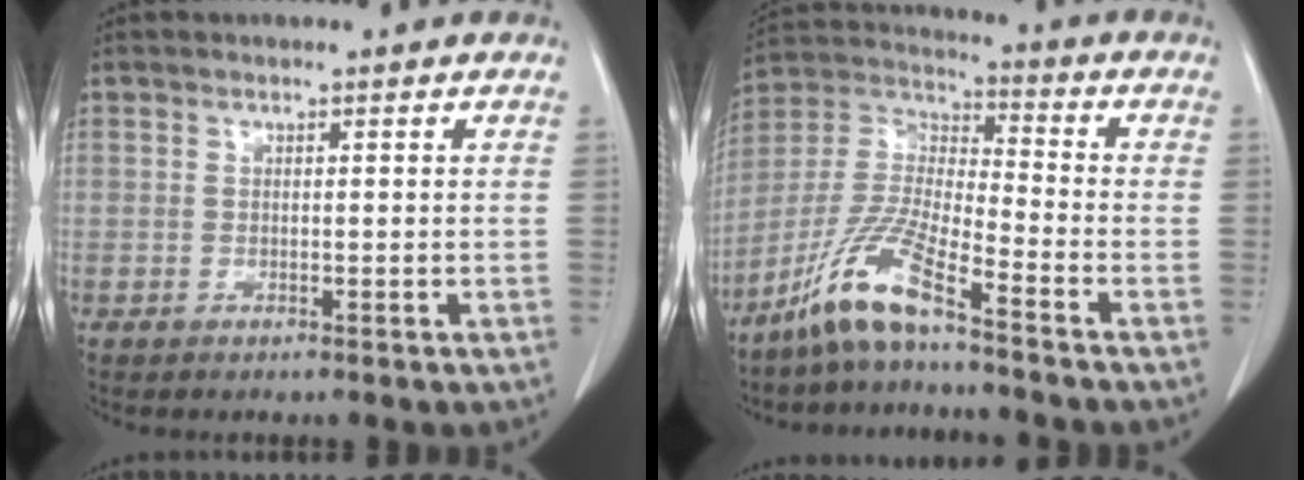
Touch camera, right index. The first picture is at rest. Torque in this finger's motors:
{"motor_torque": [1.32, -0.80, 0.30, 0.10]}